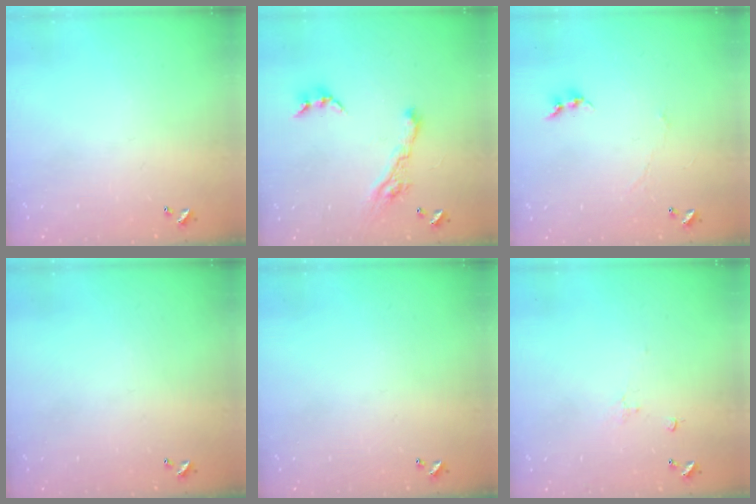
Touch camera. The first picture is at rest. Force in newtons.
{"total": 7.7, "press": 7.7, "slide": 1.0}
{"total": 0.7, "press": 0.4, "slide": 0.6}
{"total": 0.0}
{"total": 0.0}
{"total": 1.1, "press": 0.9, "slide": 0.5}